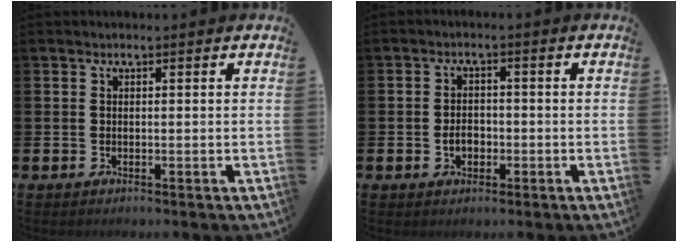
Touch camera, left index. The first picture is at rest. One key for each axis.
{"total": 2.5, "fx": -0.7, "fy": 1.8, "fz": 1.6, "tx": -0.019, "ty": 0.000, "tz": -0.018}